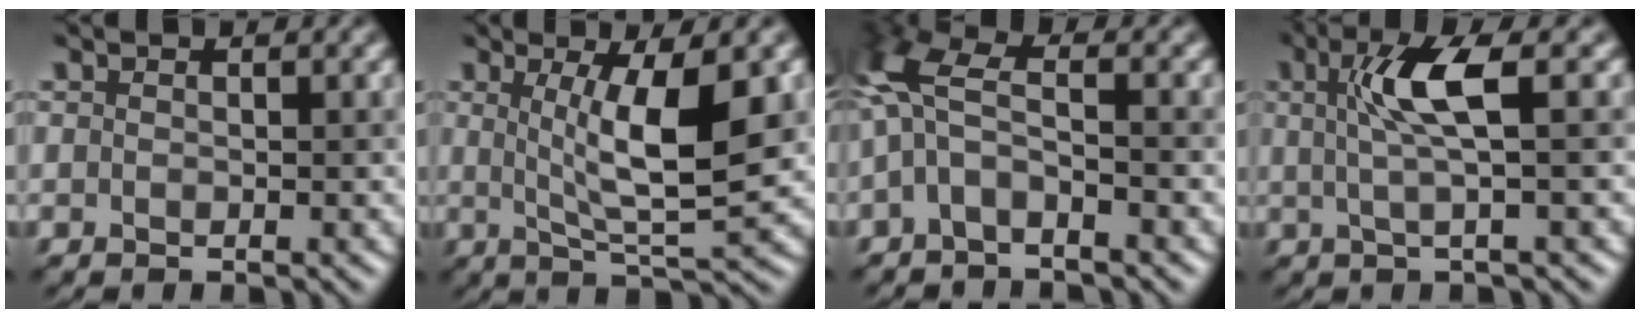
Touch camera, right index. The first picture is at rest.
{"total": 6.7, "force": [1.1, 1.4, 6.4], "torque": [-0.101, -0.008, 0.027]}
{"total": 4.7, "force": [-0.6, 1.7, 4.3], "torque": [-0.108, 0.013, -0.023]}
{"total": 4.0, "force": [0.9, 0.5, 3.9], "torque": [-0.085, 0.003, 0.021]}